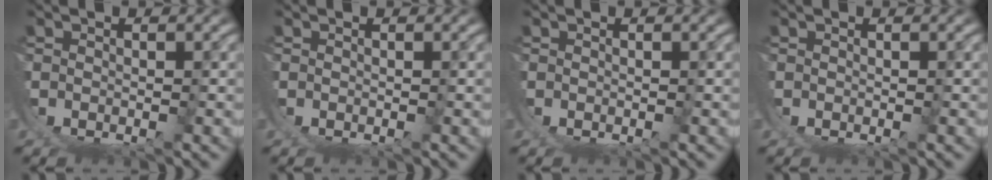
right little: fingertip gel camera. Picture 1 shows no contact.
{"total": 0.0}
{"total": 0.0}
{"total": 0.0}